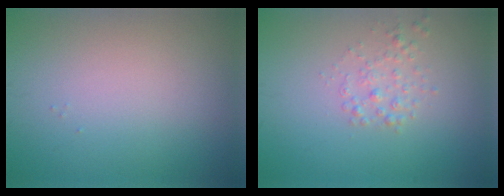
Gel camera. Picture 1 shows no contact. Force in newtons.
{"total": 1.4, "press": 1.4, "slide": 0.1}